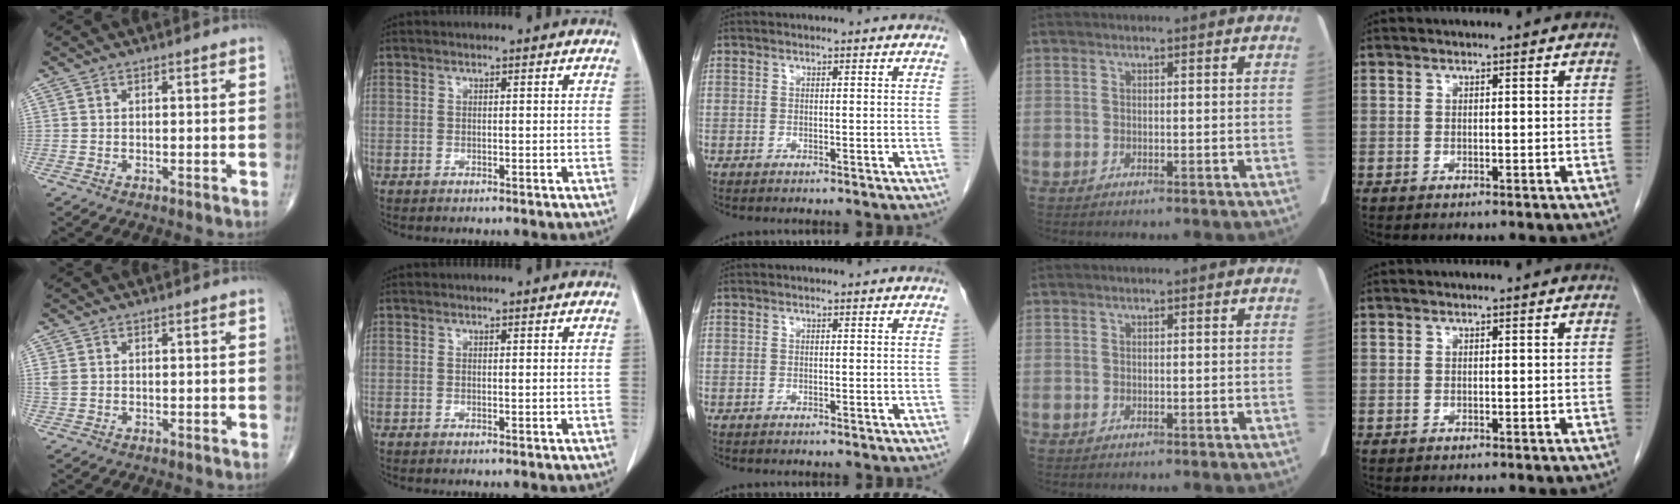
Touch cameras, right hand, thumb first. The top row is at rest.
{"thumb": {"total": 1.6, "force": [0.4, 1.2, 0.9], "torque": [-0.029, 0.005, 0.013]}}